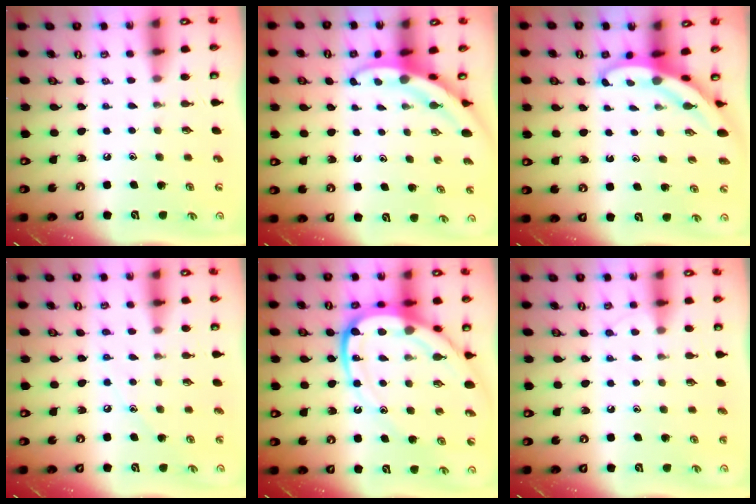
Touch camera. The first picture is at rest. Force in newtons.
{"total": 3.2, "press": 3.2, "slide": 0.3}
{"total": 3.5, "press": 3.5, "slide": 0.1}
{"total": 5.2, "press": 5.1, "slide": 0.5}
{"total": 19.8, "press": 19.7, "slide": 2.1}
{"total": 5.0, "press": 4.9, "slide": 0.6}